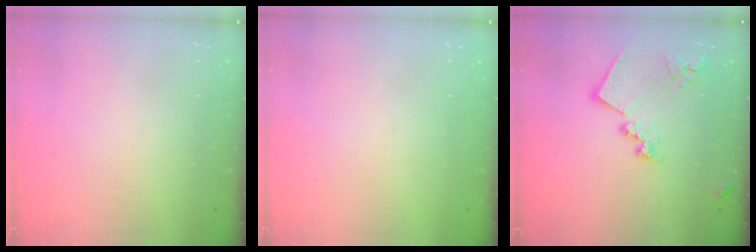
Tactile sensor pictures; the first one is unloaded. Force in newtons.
{"total": 1.1, "press": 1.0, "slide": 0.1}
{"total": 15.2, "press": 15.2, "slide": 0.8}